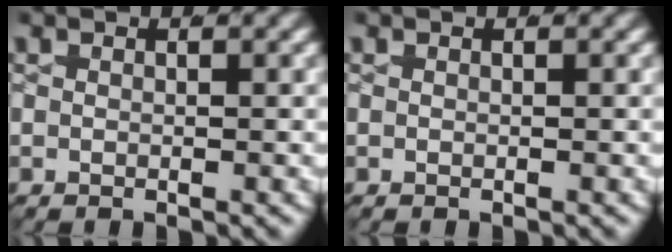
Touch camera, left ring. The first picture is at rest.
{"total": 0.0}